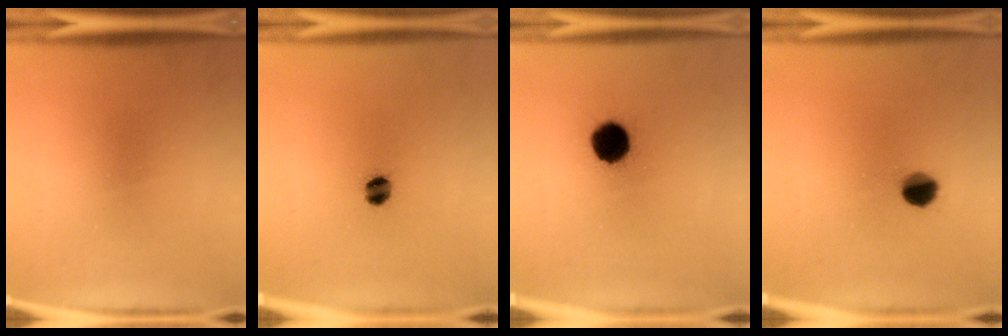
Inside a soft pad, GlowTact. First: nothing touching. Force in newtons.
{"total": 3.8}
{"total": 9.9}
{"total": 5.1}